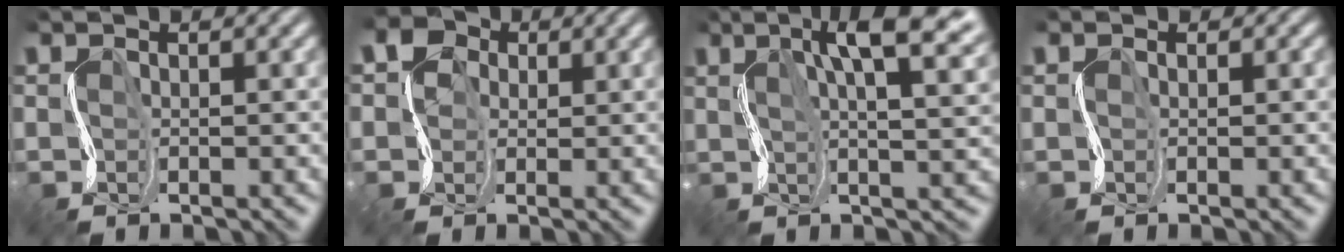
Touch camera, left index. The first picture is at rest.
{"total": 2.7, "force": [0.7, 2.6, -0.1], "torque": [0.001, 0.012, 0.003]}
{"total": 8.4, "force": [4.2, 2.8, 6.7], "torque": [-0.089, 0.018, 0.062]}
{"total": 1.0, "force": [0.1, 0.8, -0.7], "torque": [0.020, 0.003, 0.001]}